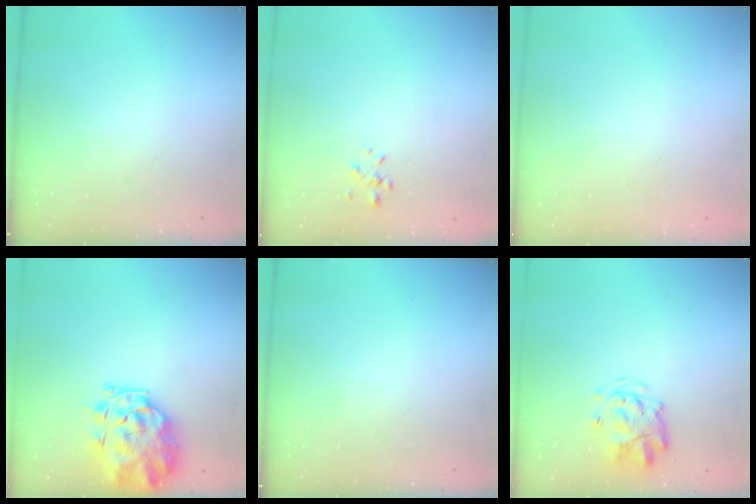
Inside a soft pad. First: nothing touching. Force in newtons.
{"total": 0.0}
{"total": 1.8, "press": 1.8, "slide": 0.2}
{"total": 3.6, "press": 3.2, "slide": 1.6}
{"total": 0.0}
{"total": 3.8, "press": 3.3, "slide": 1.8}